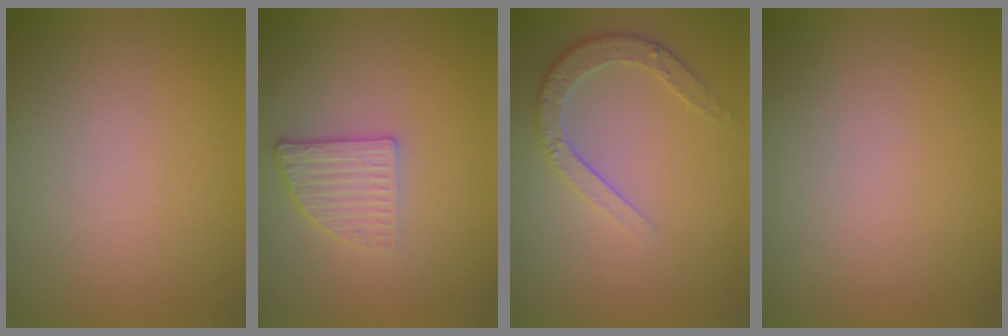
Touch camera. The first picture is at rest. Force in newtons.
{"total": 2.8, "press": 2.3, "slide": 1.6}
{"total": 3.4, "press": 2.7, "slide": 2.0}
{"total": 0.0}